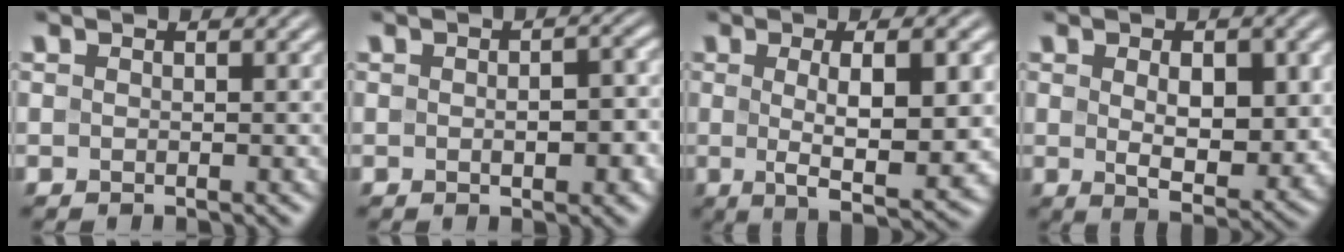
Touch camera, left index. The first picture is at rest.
{"total": 4.3, "force": [-0.6, 2.0, 3.7], "torque": [-0.038, 0.000, -0.003]}
{"total": 8.0, "force": [0.1, 2.1, 7.8], "torque": [-0.119, -0.005, 0.006]}
{"total": 6.0, "force": [0.7, 3.1, 5.1], "torque": [-0.076, -0.012, 0.020]}